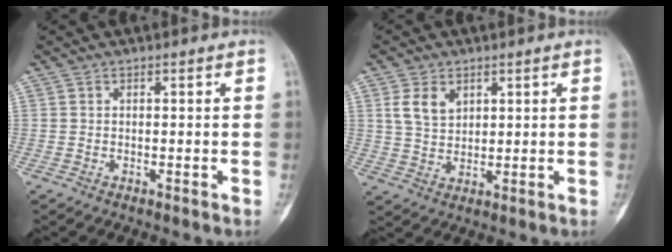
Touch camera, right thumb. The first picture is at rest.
{"total": 5.7, "force": [2.4, 3.9, 3.4], "torque": [-0.050, -0.009, 0.052]}